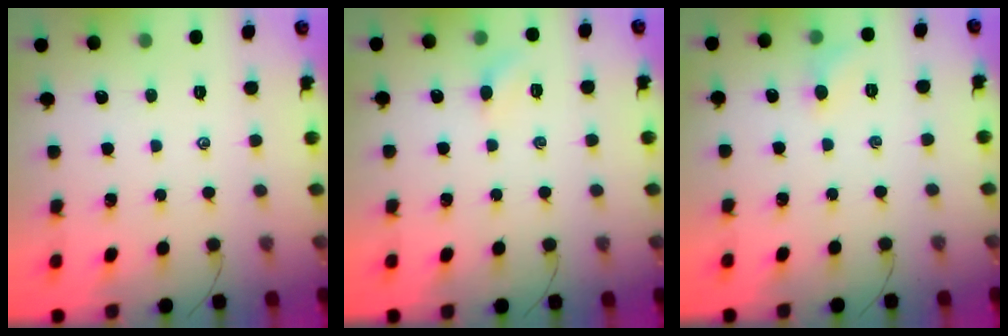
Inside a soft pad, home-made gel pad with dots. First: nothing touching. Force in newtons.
{"total": 3.5, "press": 3.3, "slide": 1.2}
{"total": 5.2, "press": 5.0, "slide": 1.5}